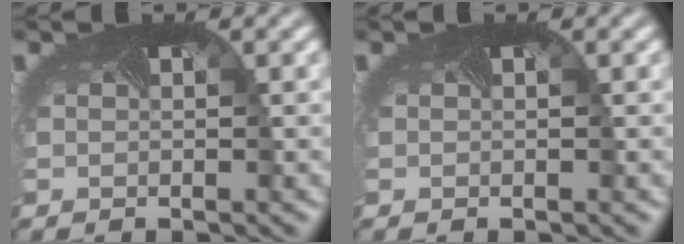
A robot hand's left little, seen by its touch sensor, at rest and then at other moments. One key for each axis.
{"total": 0.0}